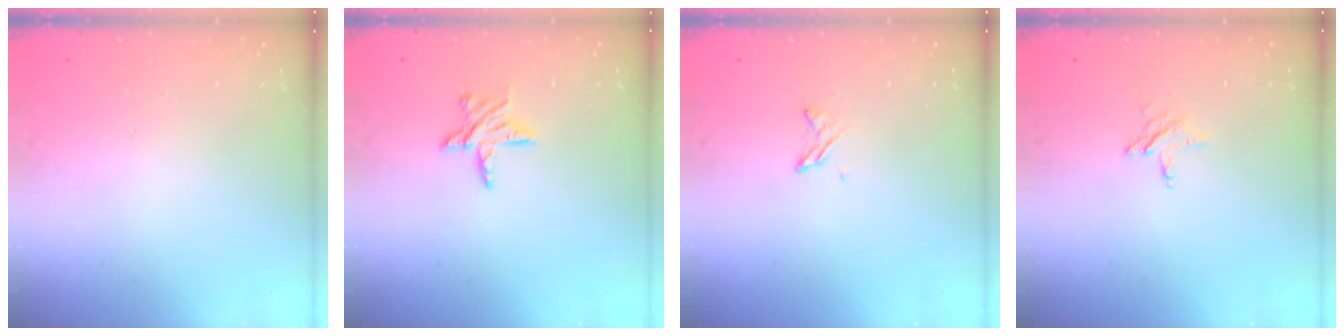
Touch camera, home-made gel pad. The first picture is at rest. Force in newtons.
{"total": 7.7, "press": 7.6, "slide": 0.6}
{"total": 4.0, "press": 4.0, "slide": 0.5}
{"total": 3.7, "press": 3.6, "slide": 0.3}